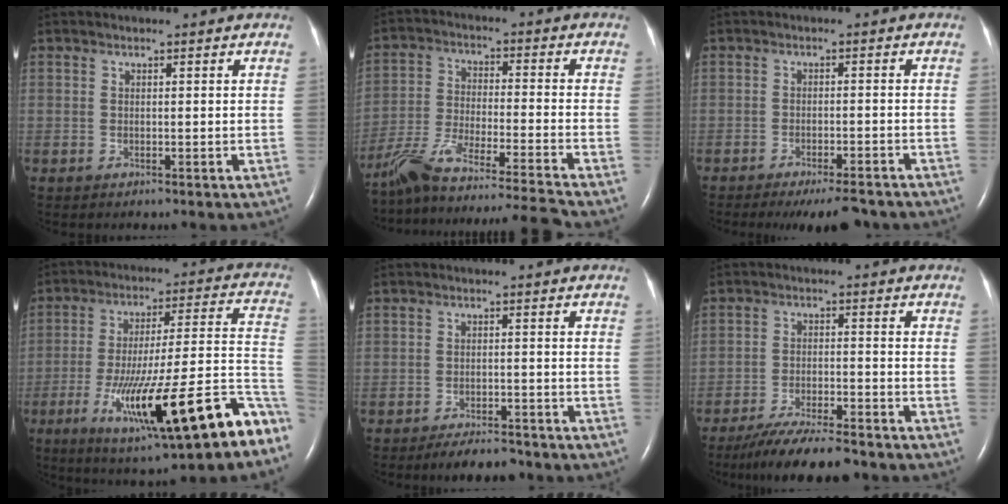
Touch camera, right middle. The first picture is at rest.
{"total": 19.6, "force": [-17.5, -2.3, 8.5], "torque": [-0.164, -0.035, -0.293]}
{"total": 8.5, "force": [-7.5, 1.4, 3.8], "torque": [-0.041, -0.013, -0.100]}
{"total": 24.5, "force": [-12.8, 3.7, 20.5], "torque": [-0.241, -0.003, -0.195]}
{"total": 4.8, "force": [-4.3, 1.3, 1.8], "torque": [-0.028, -0.007, -0.068]}
{"total": 10.4, "force": [-9.0, 1.1, 5.1], "torque": [-0.081, -0.025, -0.147]}